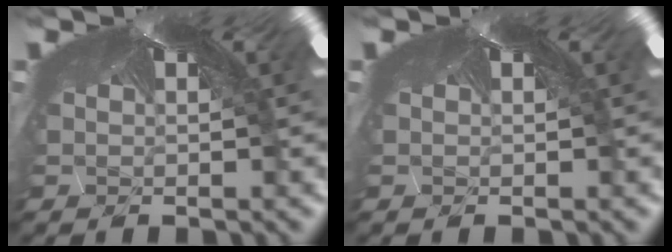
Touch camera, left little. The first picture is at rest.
{"total": 0.0}